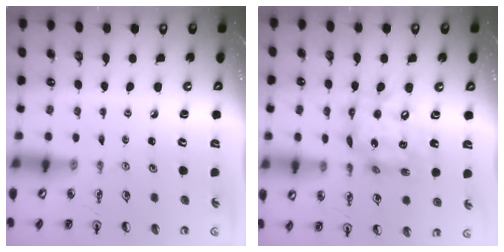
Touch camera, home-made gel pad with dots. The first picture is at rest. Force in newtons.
{"total": 14.3, "press": 14.2, "slide": 1.5}